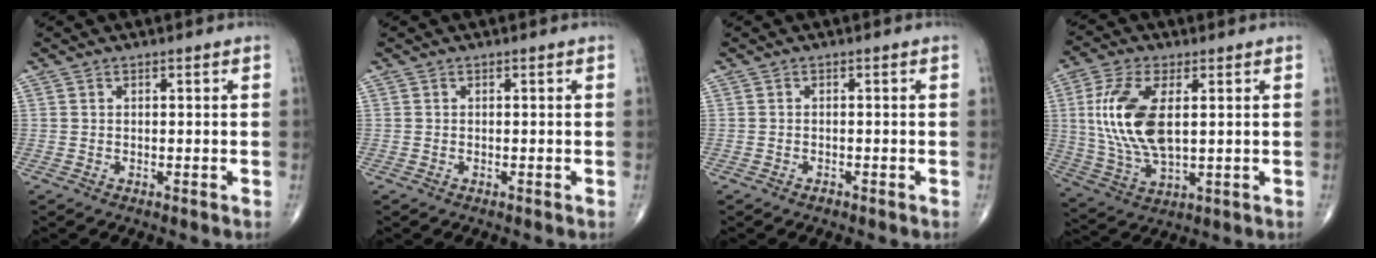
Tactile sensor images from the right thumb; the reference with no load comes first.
{"total": 0.0}
{"total": 0.7, "force": [-0.5, 0.3, 0.2], "torque": [-0.005, 0.003, -0.011]}
{"total": 14.5, "force": [2.3, 6.8, 12.5], "torque": [-0.271, -0.008, 0.052]}